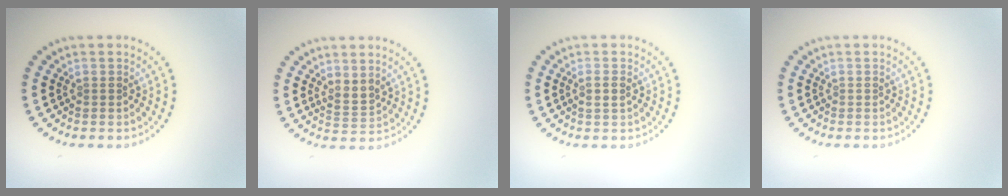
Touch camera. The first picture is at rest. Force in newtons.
{"total": 1.7, "press": 1.2, "slide": 1.1}
{"total": 1.2, "press": 1.1, "slide": 0.5}
{"total": 0.0}